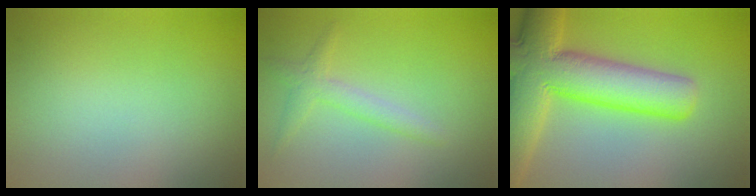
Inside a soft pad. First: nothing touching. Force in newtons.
{"total": 1.9, "press": 1.9, "slide": 0.1}
{"total": 11.3, "press": 11.2, "slide": 0.4}